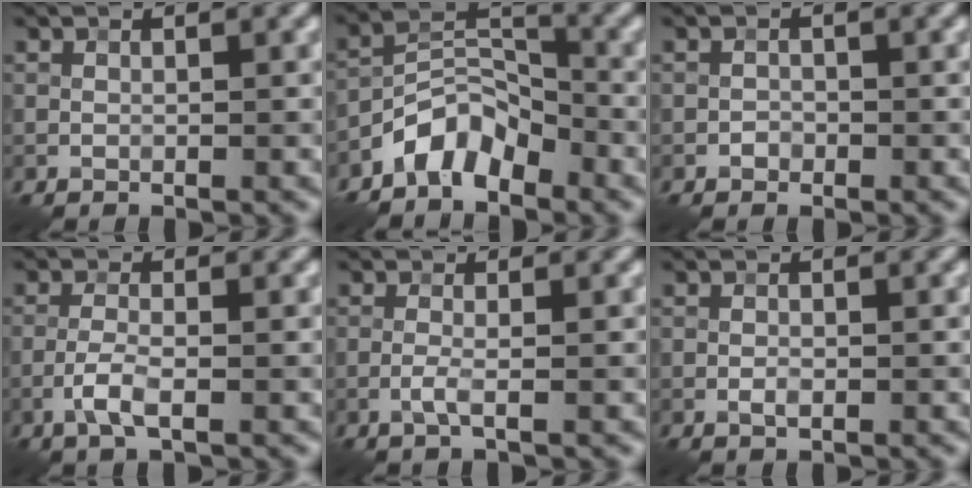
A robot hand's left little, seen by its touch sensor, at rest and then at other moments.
{"total": 4.8, "force": [-3.5, 2.3, 2.3], "torque": [-0.031, 0.015, -0.077]}
{"total": 0.8, "force": [-0.4, 0.6, 0.2], "torque": [0.002, -0.001, -0.008]}
{"total": 2.5, "force": [-1.1, 0.7, 2.1], "torque": [-0.048, 0.004, -0.028]}
{"total": 1.4, "force": [-0.5, 0.2, 1.3], "torque": [-0.026, 0.002, -0.014]}
{"total": 0.9, "force": [-0.3, 0.5, 0.7], "torque": [-0.013, 0.000, -0.007]}